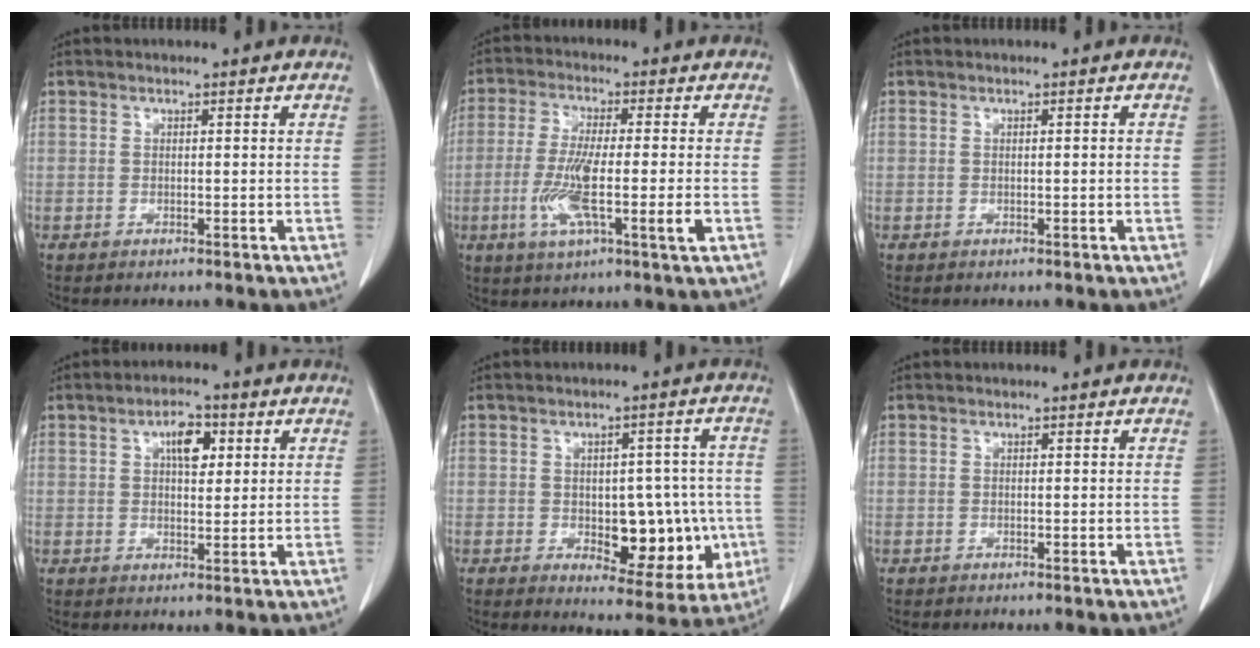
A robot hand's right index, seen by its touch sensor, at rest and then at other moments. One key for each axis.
{"total": 10.6, "fx": -2.6, "fy": 0.8, "fz": 10.2, "tx": -0.192, "ty": -0.016, "tz": -0.049}
{"total": 0.6, "fx": -0.1, "fy": 0.0, "fz": 0.6, "tx": -0.010, "ty": -0.001, "tz": 0.002}
{"total": 4.8, "fx": 1.8, "fy": 2.1, "fz": 4.0, "tx": -0.064, "ty": 0.007, "tz": 0.027}
{"total": 11.2, "fx": -2.0, "fy": 5.7, "fz": 9.5, "tx": -0.099, "ty": 0.012, "tz": -0.011}
{"total": 0.0}